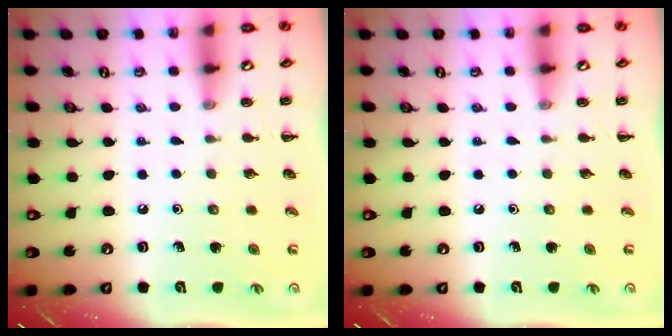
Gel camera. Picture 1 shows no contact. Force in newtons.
{"total": 0.0}